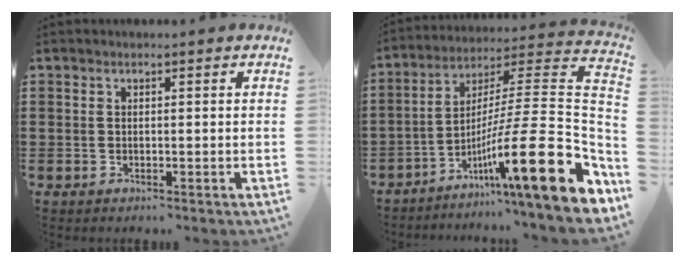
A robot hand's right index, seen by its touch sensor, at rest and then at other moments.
{"total": 19.3, "force": [-7.7, 2.7, 17.5], "torque": [-0.286, -0.015, -0.134]}